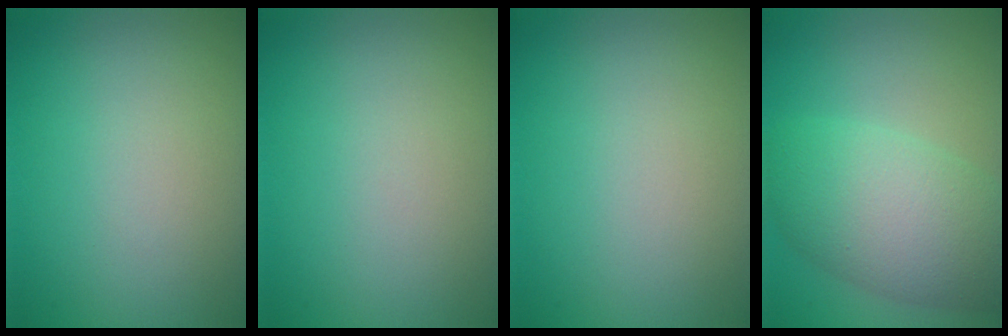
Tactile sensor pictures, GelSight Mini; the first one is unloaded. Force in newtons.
{"total": 0.0}
{"total": 0.0}
{"total": 7.6, "press": 7.6, "slide": 0.1}